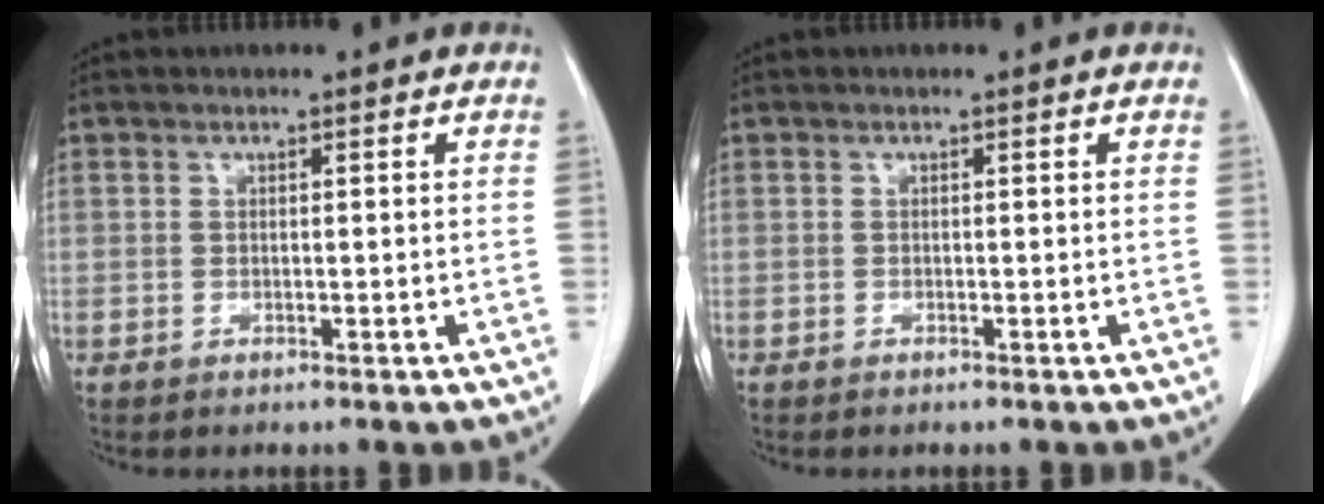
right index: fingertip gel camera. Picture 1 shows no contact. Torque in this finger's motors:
{"motor_torque": [0.00, 0.00, -0.01, -0.02]}